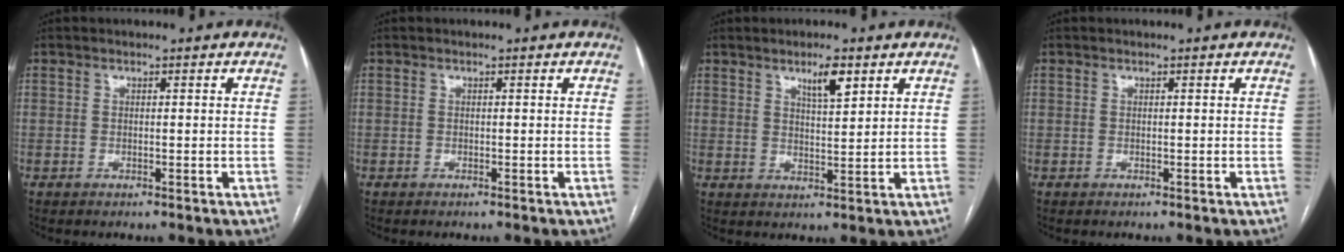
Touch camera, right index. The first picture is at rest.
{"total": 0.0}
{"total": 4.4, "force": [2.6, 0.8, 3.4], "torque": [-0.060, -0.003, 0.046]}
{"total": 0.0}